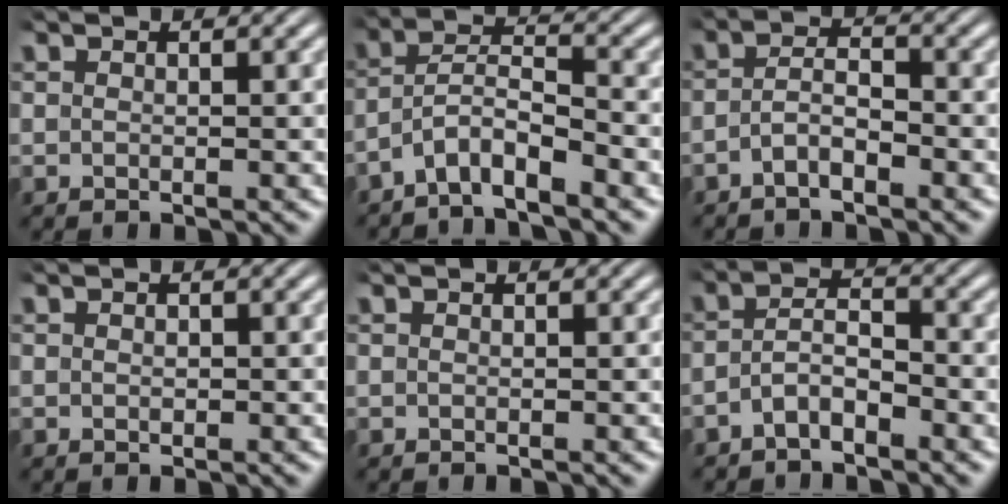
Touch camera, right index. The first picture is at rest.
{"total": 6.0, "force": [-3.6, 3.9, 2.9], "torque": [-0.069, -0.023, -0.063]}
{"total": 3.1, "force": [-2.1, 1.3, 1.8], "torque": [-0.038, -0.011, -0.038]}
{"total": 0.7, "force": [-0.1, 0.5, 0.5], "torque": [-0.012, -0.006, 0.001]}
{"total": 0.0}
{"total": 3.5, "force": [-2.3, 1.8, 1.9], "torque": [-0.036, -0.010, -0.041]}